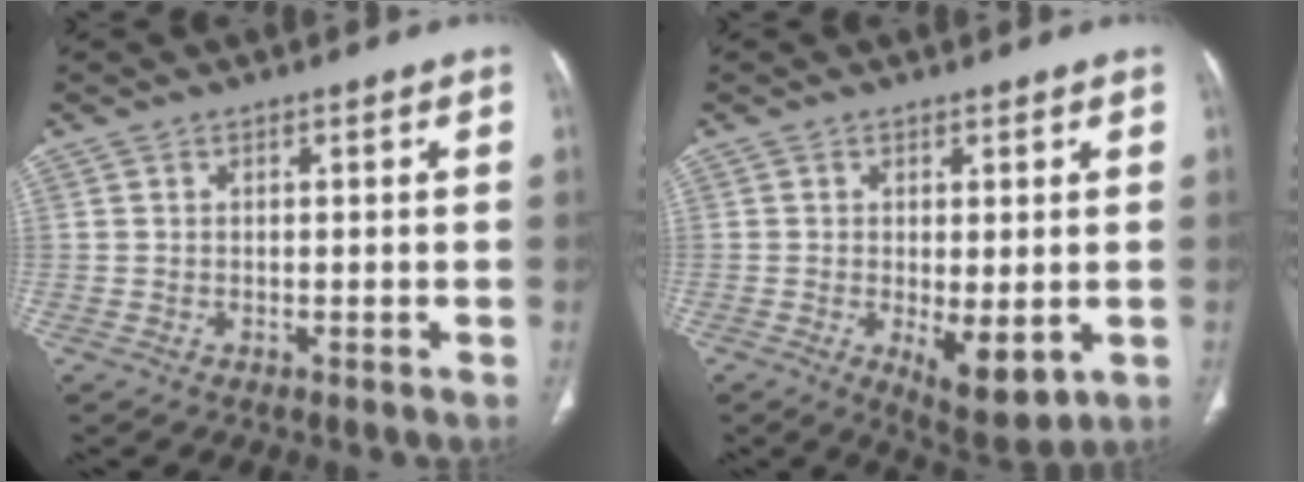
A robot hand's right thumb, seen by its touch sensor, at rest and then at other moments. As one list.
[{"total": 7.6, "force": [-1.5, 3.2, 6.7], "torque": [-0.097, -0.022, -0.013]}]